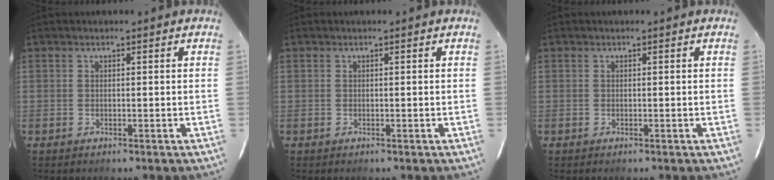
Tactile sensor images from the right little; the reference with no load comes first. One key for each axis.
{"total": 0.0}
{"total": 0.0}